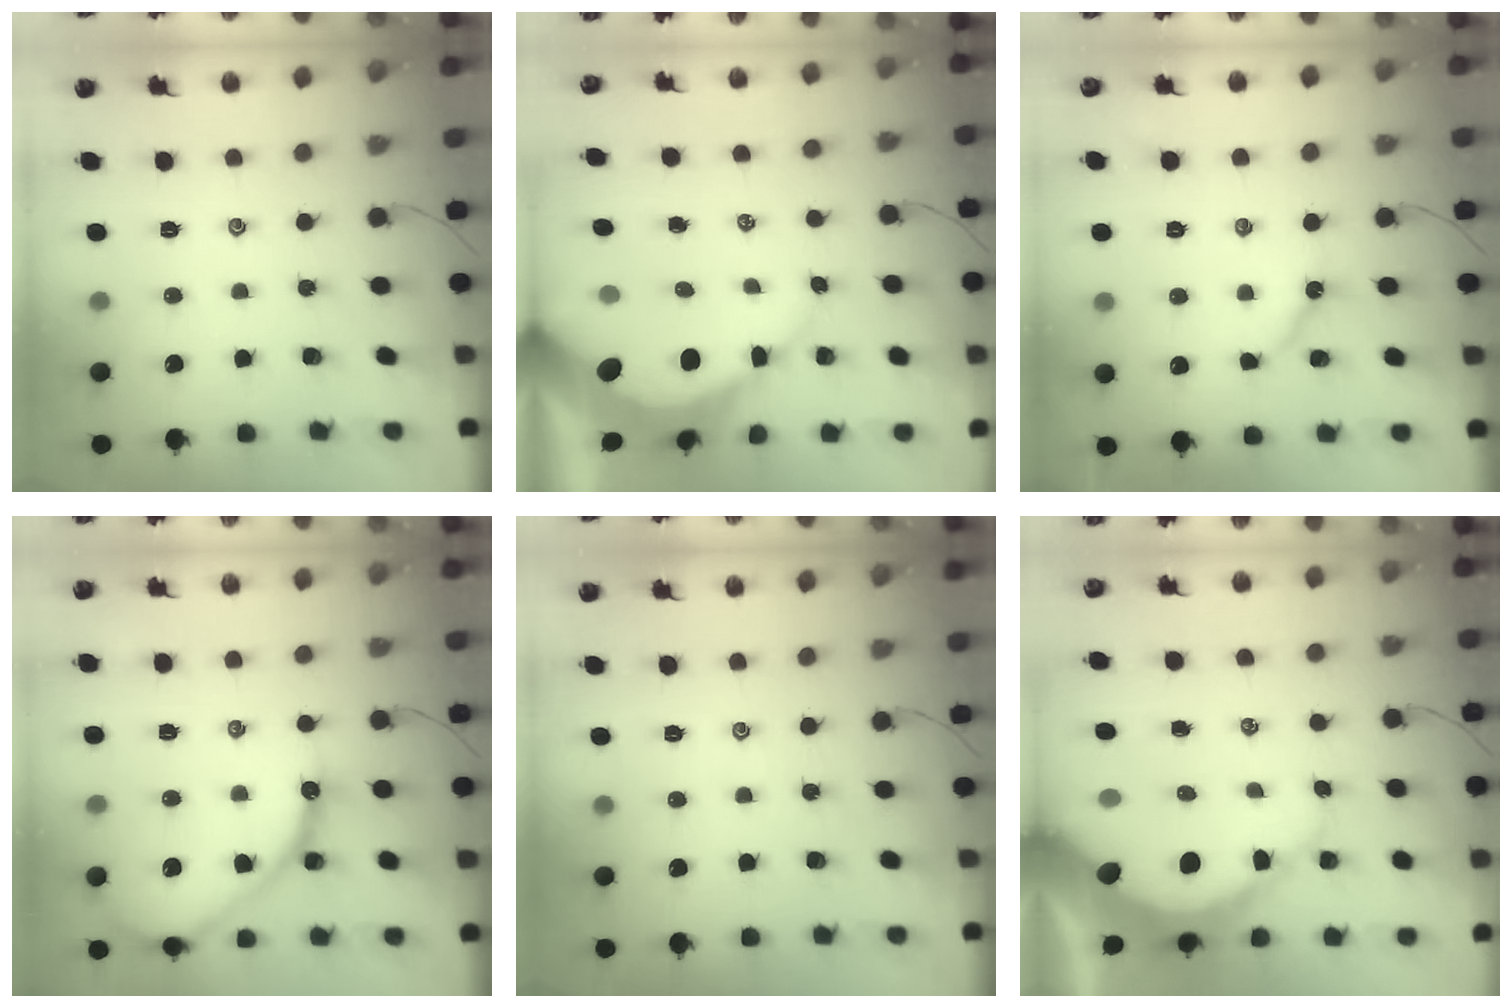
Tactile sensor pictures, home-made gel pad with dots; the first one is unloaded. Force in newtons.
{"total": 12.2, "press": 12.2, "slide": 1.1}
{"total": 4.8, "press": 4.8, "slide": 0.7}
{"total": 12.3, "press": 12.3, "slide": 1.3}
{"total": 0.0}
{"total": 12.5, "press": 12.4, "slide": 1.6}